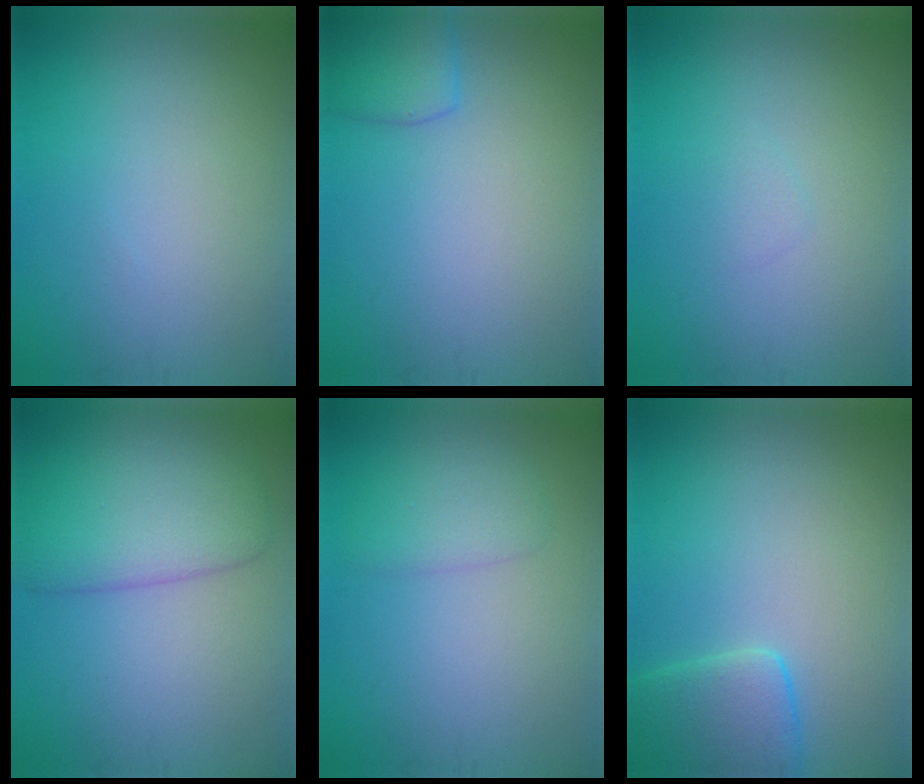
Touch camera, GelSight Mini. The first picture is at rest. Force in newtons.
{"total": 2.7, "press": 2.6, "slide": 0.2}
{"total": 0.7, "press": 0.7, "slide": 0.1}
{"total": 5.7, "press": 5.7, "slide": 0.3}
{"total": 1.9, "press": 1.9, "slide": 0.1}
{"total": 4.1, "press": 4.1, "slide": 0.4}